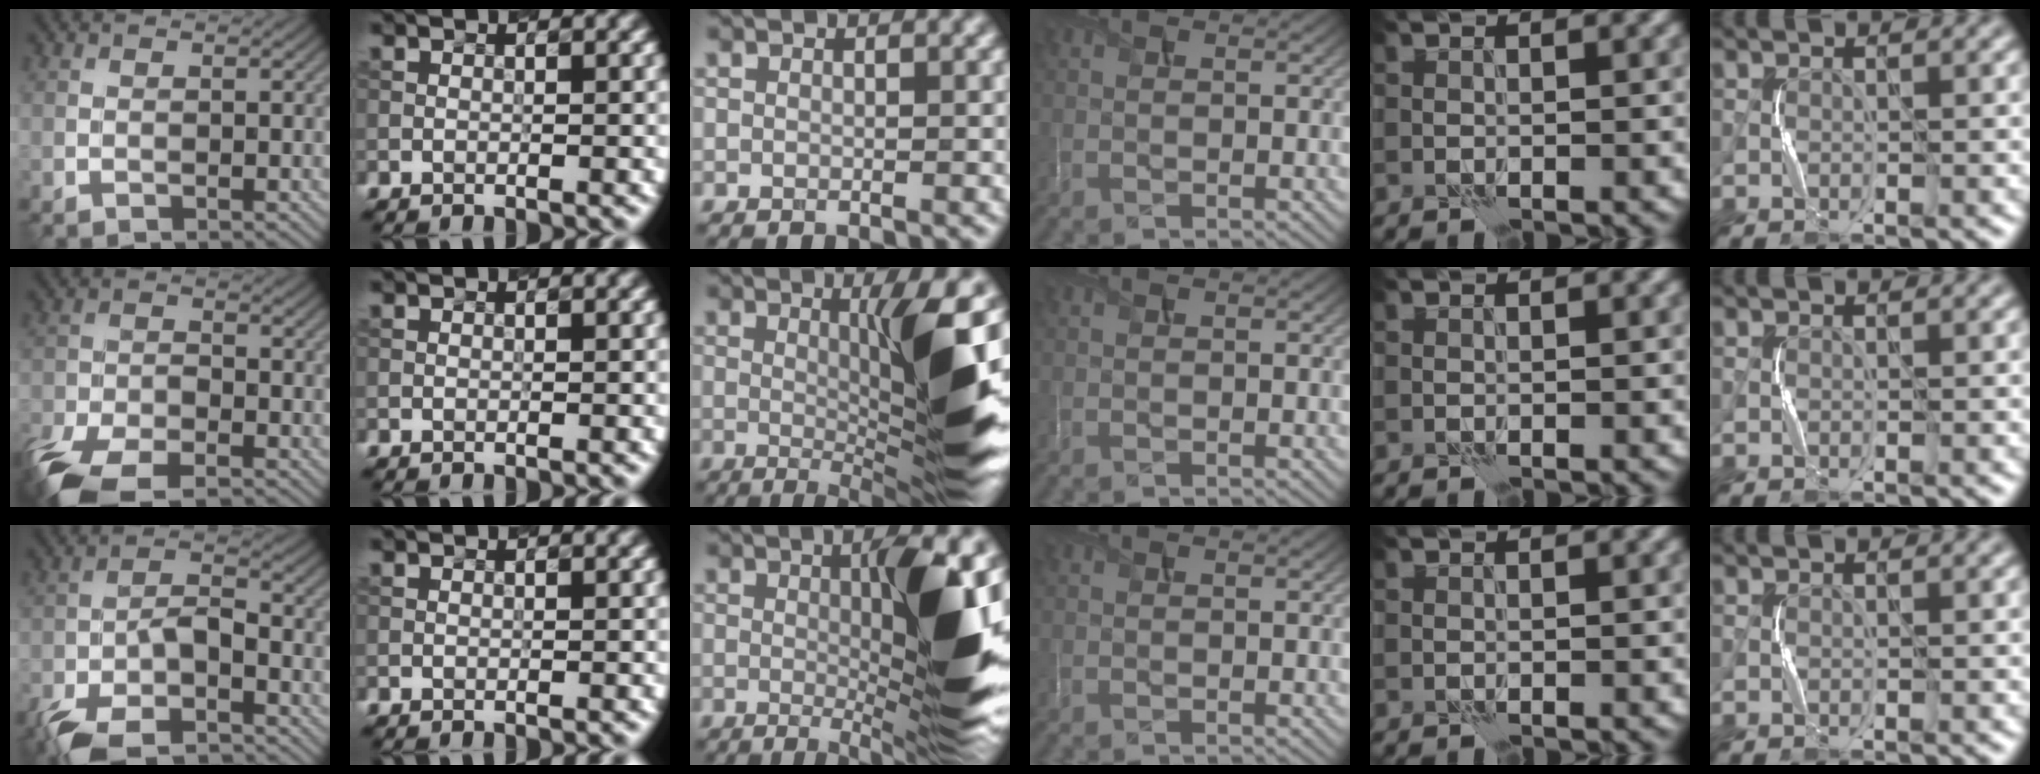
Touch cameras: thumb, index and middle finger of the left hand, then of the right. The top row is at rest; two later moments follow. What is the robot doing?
{"motion": "squeeze", "object": "paper clamp"}